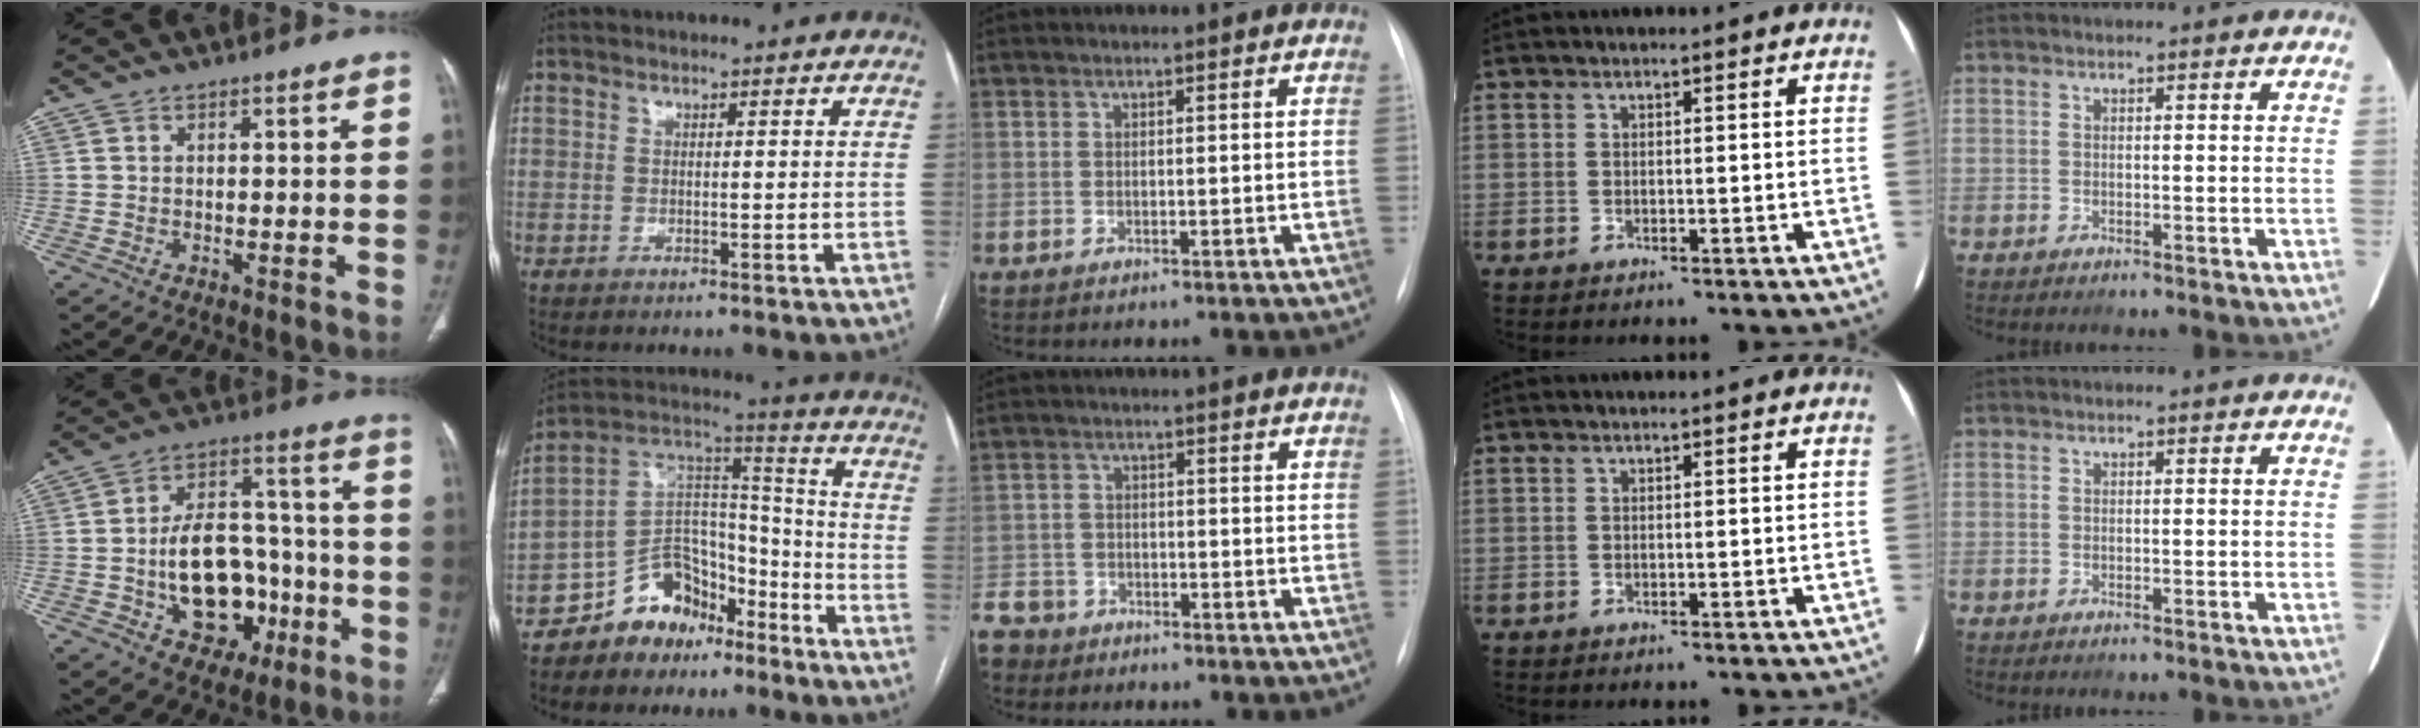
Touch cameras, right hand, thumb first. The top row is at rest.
{"thumb": {"total": 17.5, "force": [-4.6, 11.9, 12.0], "torque": [-0.150, 0.049, -0.060]}, "index": {"total": 11.9, "force": [-8.6, 7.4, 3.9], "torque": [-0.072, 0.064, -0.153]}, "middle": {"total": 7.3, "force": [-5.9, 4.3, 0.6], "torque": [-0.021, -0.006, -0.110]}}